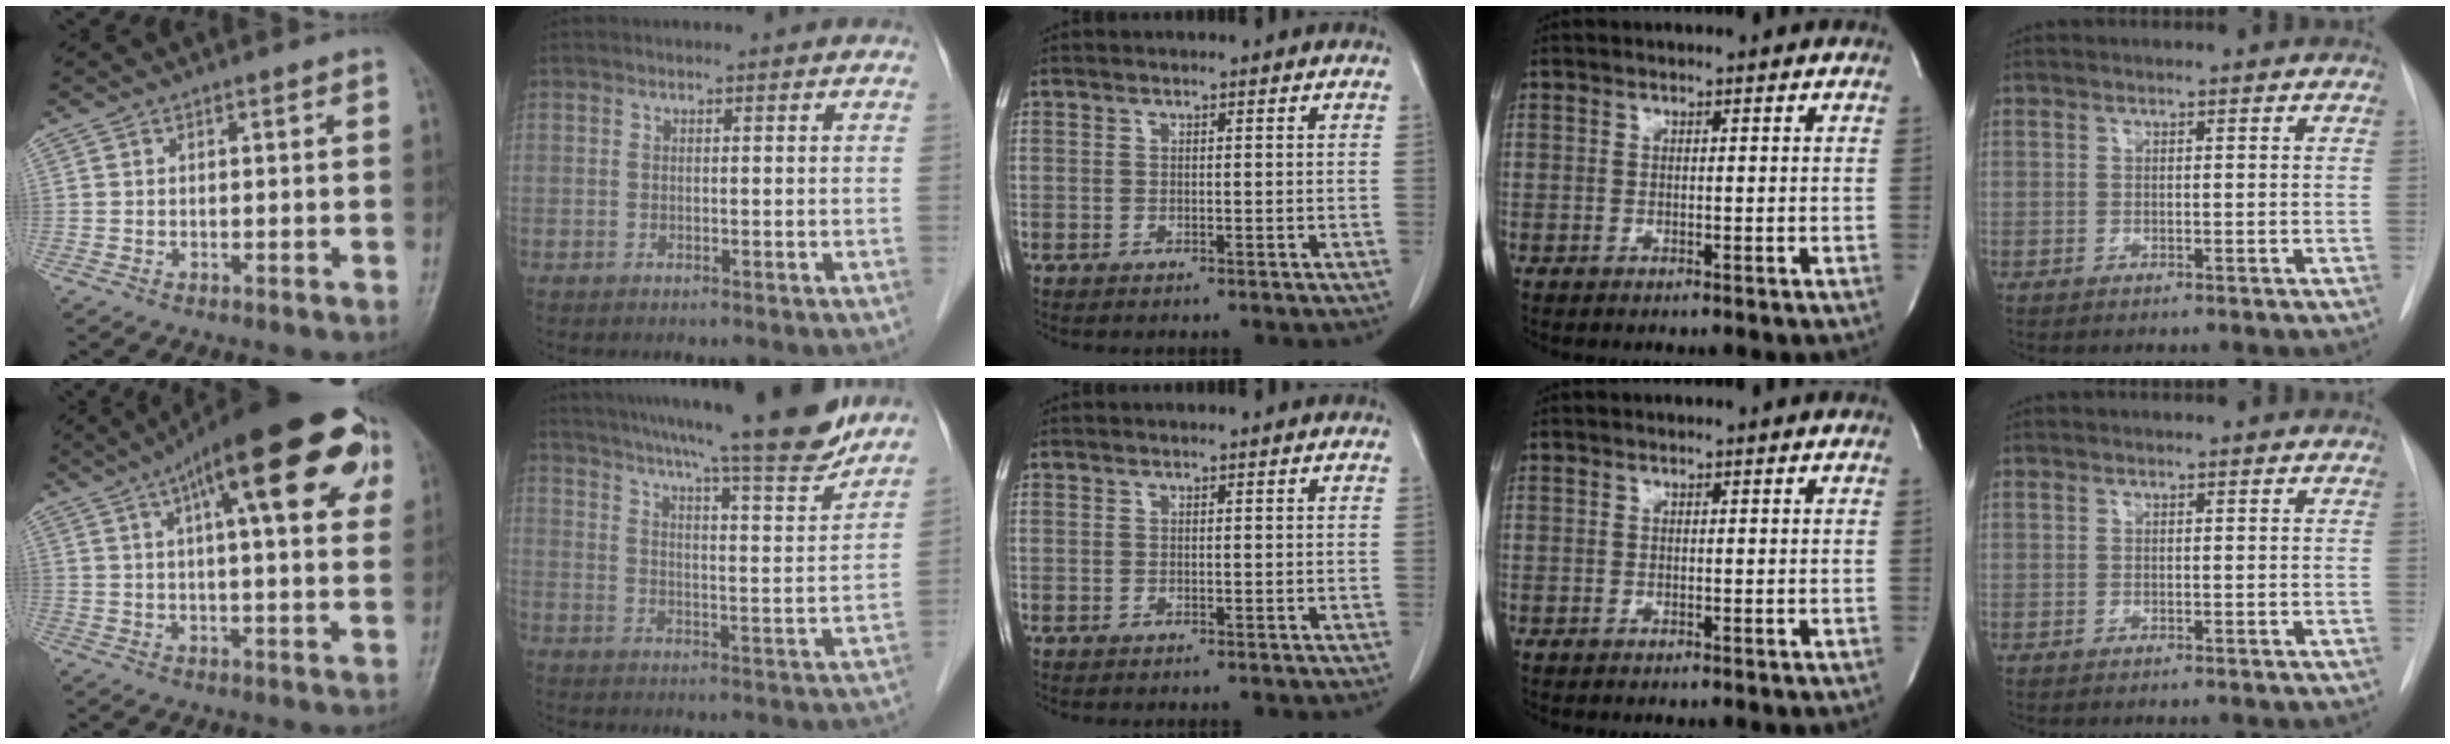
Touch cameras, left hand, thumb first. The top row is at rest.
{"thumb": {"total": 24.5, "force": [10.3, 7.4, 21.0], "torque": [-0.290, 0.013, 0.141]}, "index": {"total": 20.9, "force": [18.2, 0.4, 10.3], "torque": [-0.163, -0.026, 0.253]}}